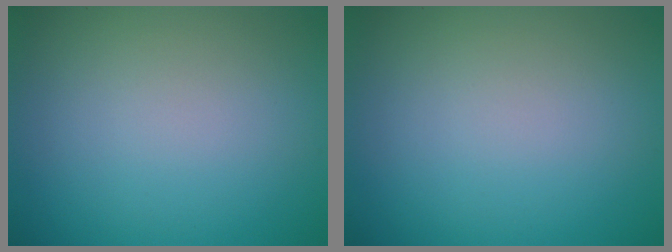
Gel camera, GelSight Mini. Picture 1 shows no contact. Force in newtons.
{"total": 0.0}